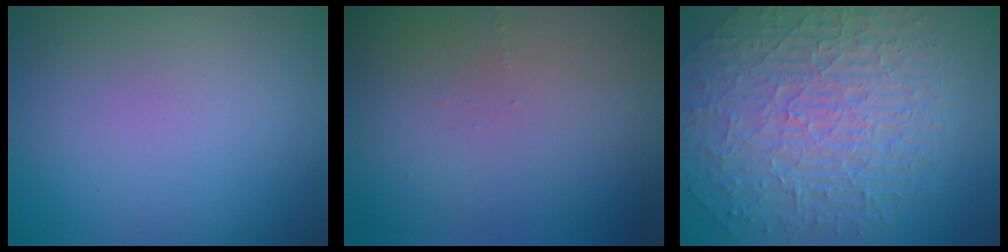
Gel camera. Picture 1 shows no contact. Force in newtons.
{"total": 0.5, "press": 0.5, "slide": 0.1}
{"total": 10.0, "press": 6.7, "slide": 7.5}